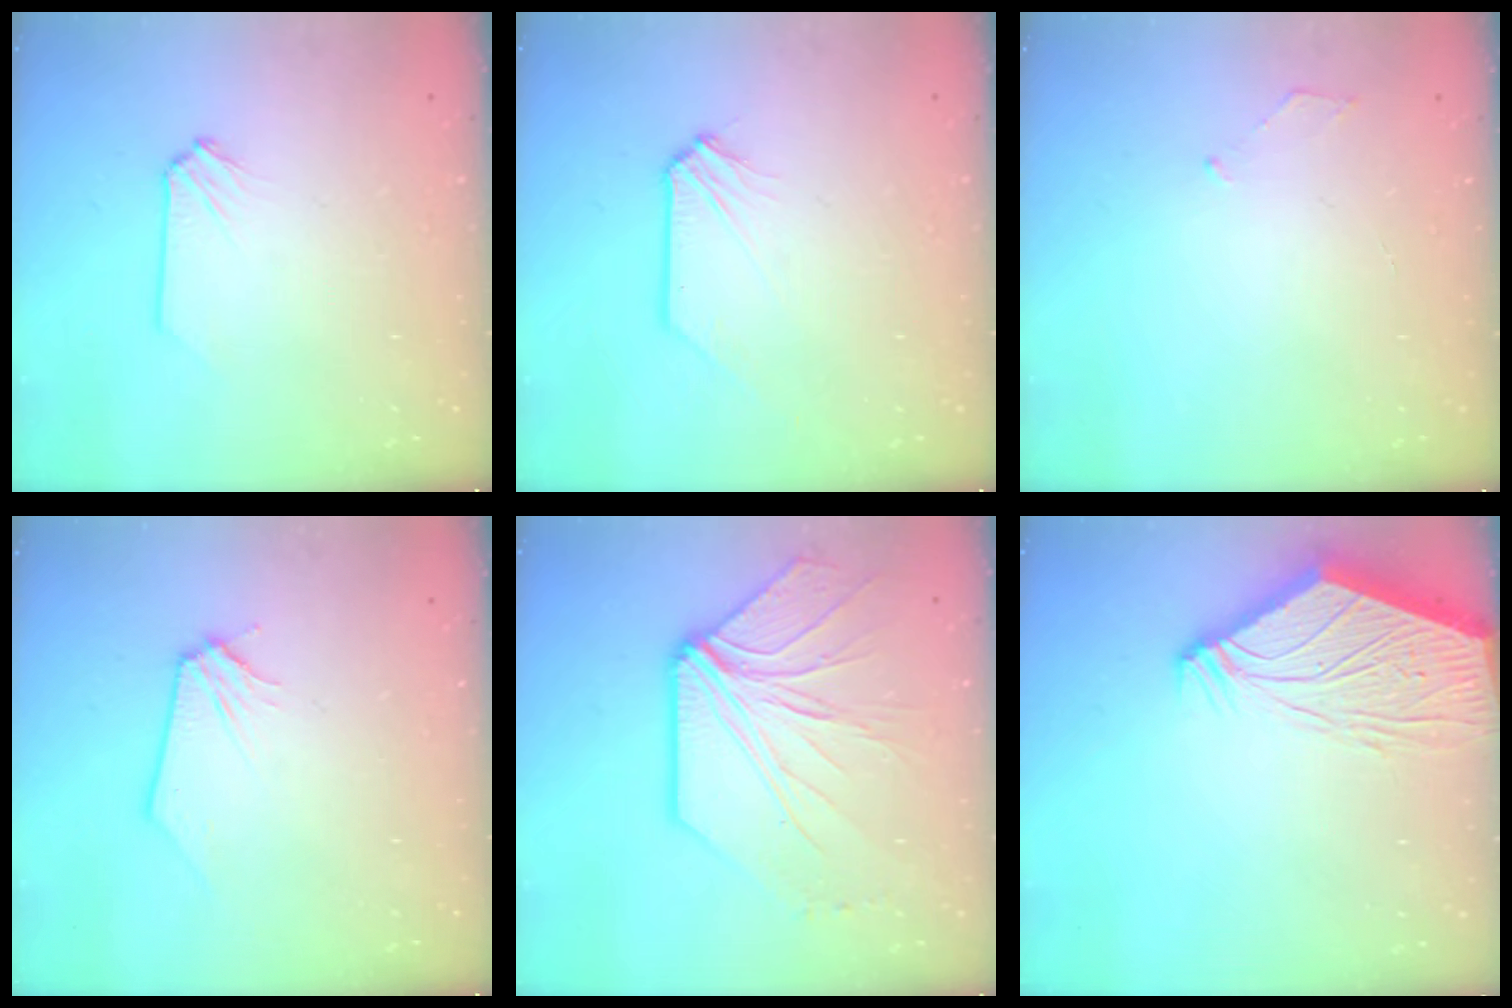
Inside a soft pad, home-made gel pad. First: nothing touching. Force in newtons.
{"total": 0.0}
{"total": 3.5, "press": 3.5, "slide": 0.6}
{"total": 0.0}
{"total": 10.7, "press": 10.6, "slide": 1.5}
{"total": 12.3, "press": 12.2, "slide": 1.7}